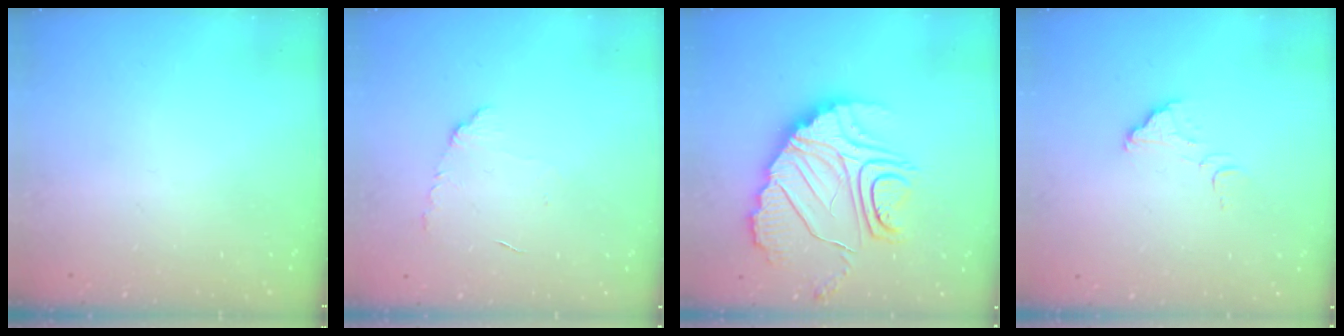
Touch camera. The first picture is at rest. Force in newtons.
{"total": 5.0, "press": 5.0, "slide": 0.3}
{"total": 19.6, "press": 19.5, "slide": 1.6}
{"total": 2.7, "press": 2.7, "slide": 0.2}